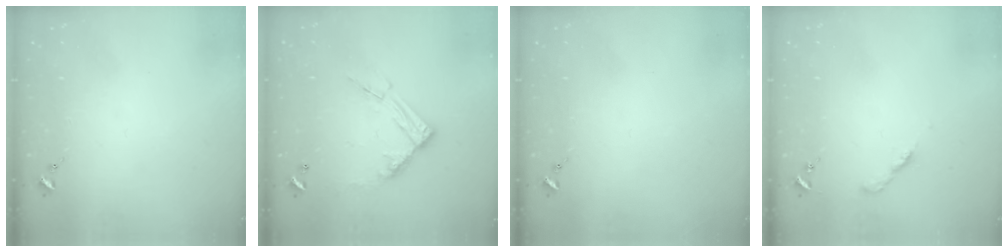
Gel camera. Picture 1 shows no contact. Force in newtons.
{"total": 13.1, "press": 13.0, "slide": 1.2}
{"total": 0.0}
{"total": 3.1, "press": 3.1, "slide": 0.2}